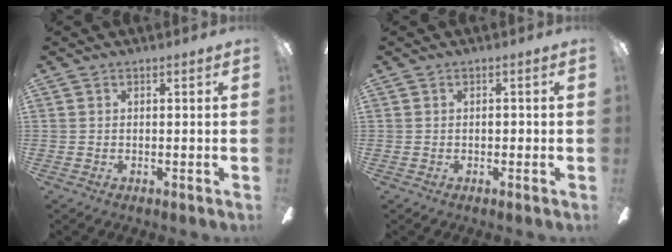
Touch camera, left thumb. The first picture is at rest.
{"total": 0.7, "force": [-0.1, 0.4, 0.6], "torque": [-0.011, 0.002, -0.002]}